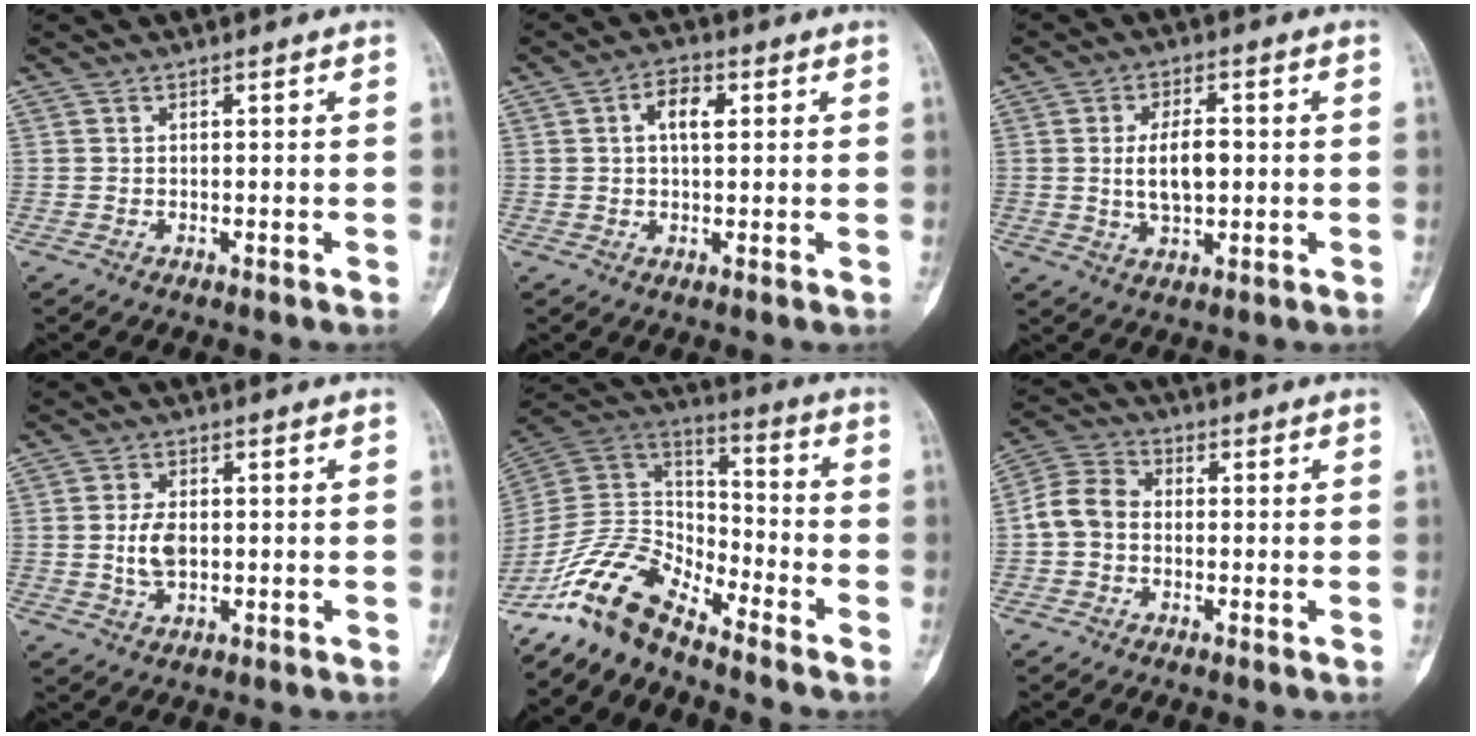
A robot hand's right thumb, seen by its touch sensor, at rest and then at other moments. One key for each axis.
{"total": 5.3, "fx": 1.2, "fy": 2.7, "fz": 4.4, "tx": -0.067, "ty": 0.006, "tz": 0.015}
{"total": 7.4, "fx": 0.2, "fy": 3.7, "fz": 6.4, "tx": -0.108, "ty": 0.002, "tz": 0.004}
{"total": 4.9, "fx": -0.1, "fy": 2.9, "fz": 4.0, "tx": -0.075, "ty": 0.000, "tz": -0.001}
{"total": 12.7, "fx": -10.7, "fy": 4.3, "fz": 5.3, "tx": -0.092, "ty": 0.091, "tz": -0.219}
{"total": 6.6, "fx": -0.9, "fy": 5.2, "fz": 3.9, "tx": -0.065, "ty": 0.022, "tz": -0.033}